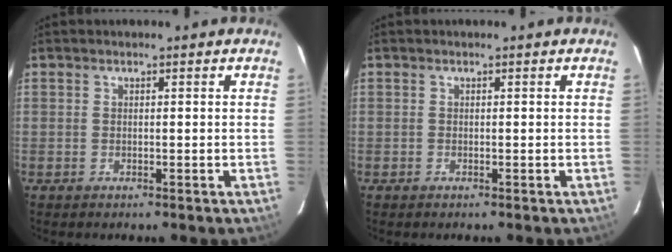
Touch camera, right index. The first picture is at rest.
{"total": 0.0}